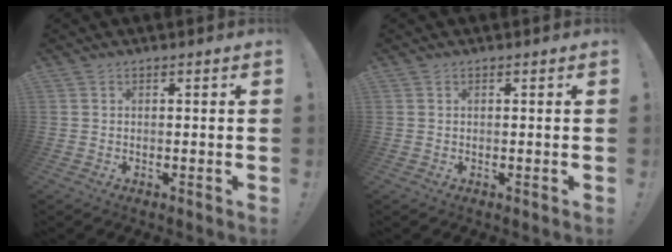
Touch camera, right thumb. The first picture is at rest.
{"total": 0.0}